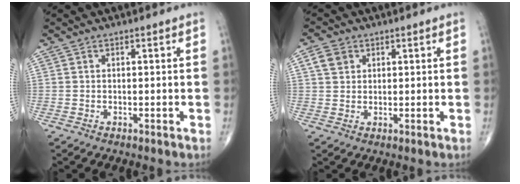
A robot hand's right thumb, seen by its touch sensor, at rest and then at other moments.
{"total": 3.7, "force": [1.5, 3.0, 1.6], "torque": [-0.021, 0.001, 0.028]}